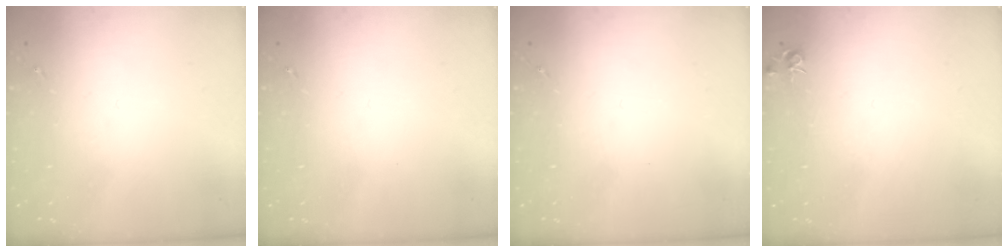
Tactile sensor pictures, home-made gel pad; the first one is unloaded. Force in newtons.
{"total": 0.0}
{"total": 0.0}
{"total": 4.3, "press": 4.3, "slide": 0.5}